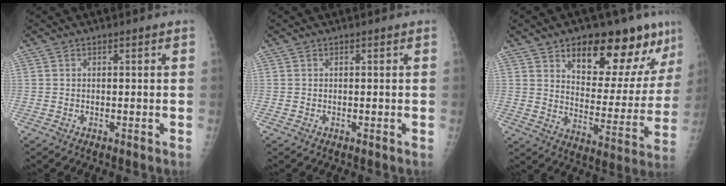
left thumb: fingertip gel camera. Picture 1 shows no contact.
{"total": 0.0}
{"total": 20.6, "force": [12.3, 8.7, 14.0], "torque": [-0.137, -0.059, 0.183]}